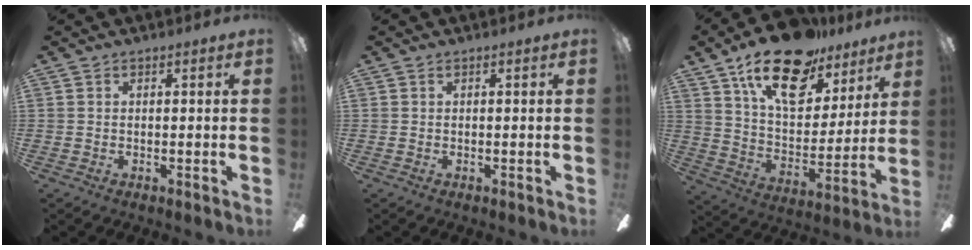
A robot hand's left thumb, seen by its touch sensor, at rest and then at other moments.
{"total": 0.0}
{"total": 22.8, "force": [14.6, 11.3, 13.4], "torque": [-0.214, -0.077, 0.255]}